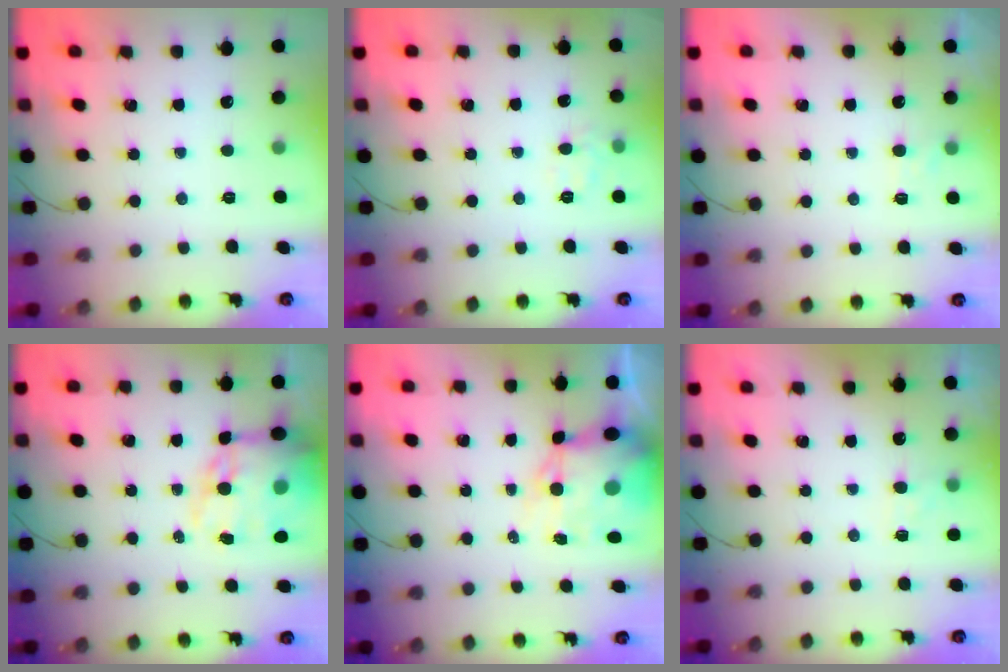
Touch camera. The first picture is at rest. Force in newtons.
{"total": 4.3, "press": 4.1, "slide": 1.3}
{"total": 4.8, "press": 4.6, "slide": 1.3}
{"total": 18.4, "press": 17.9, "slide": 4.3}
{"total": 11.1, "press": 10.7, "slide": 2.8}
{"total": 3.6, "press": 3.4, "slide": 1.3}